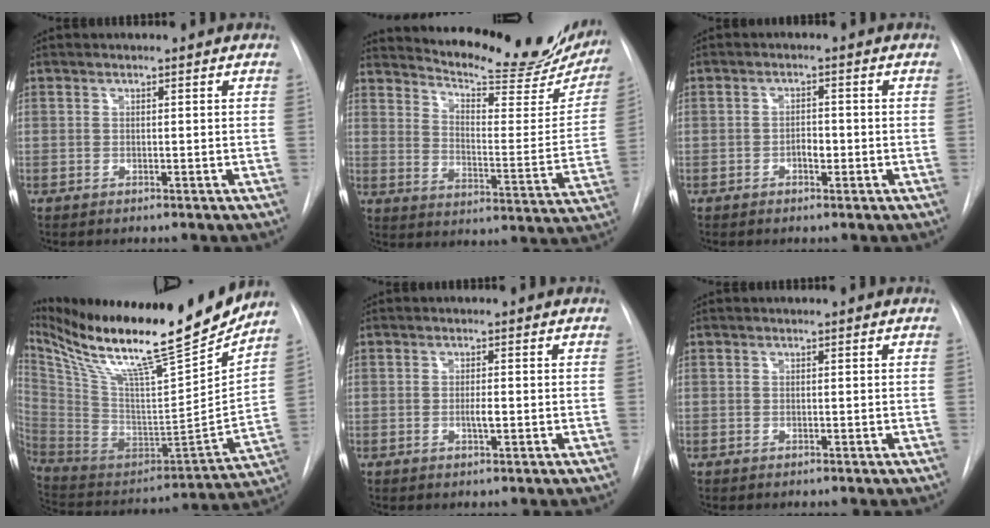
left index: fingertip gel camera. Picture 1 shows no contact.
{"total": 24.9, "force": [22.2, 4.9, 10.1], "torque": [-0.144, -0.070, 0.278]}
{"total": 1.9, "force": [-0.7, 1.0, 1.5], "torque": [-0.020, 0.005, -0.012]}
{"total": 28.5, "force": [23.7, 2.3, 15.6], "torque": [-0.284, -0.052, 0.384]}
{"total": 1.6, "force": [-0.3, 0.3, 1.5], "torque": [-0.029, 0.000, -0.005]}
{"total": 0.0}